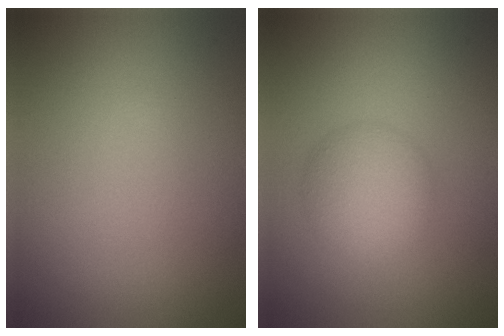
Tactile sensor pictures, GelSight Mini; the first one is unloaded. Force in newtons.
{"total": 4.3, "press": 4.3, "slide": 0.1}